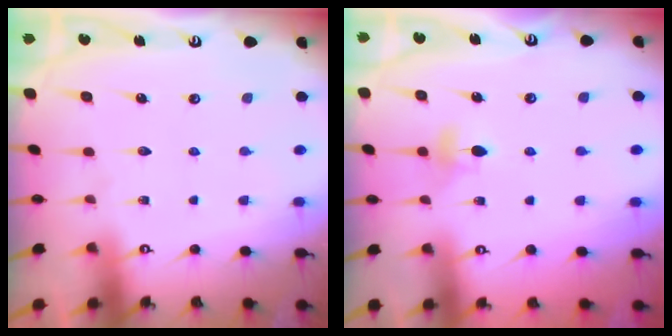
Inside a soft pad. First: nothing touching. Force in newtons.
{"total": 4.1, "press": 4.0, "slide": 0.9}